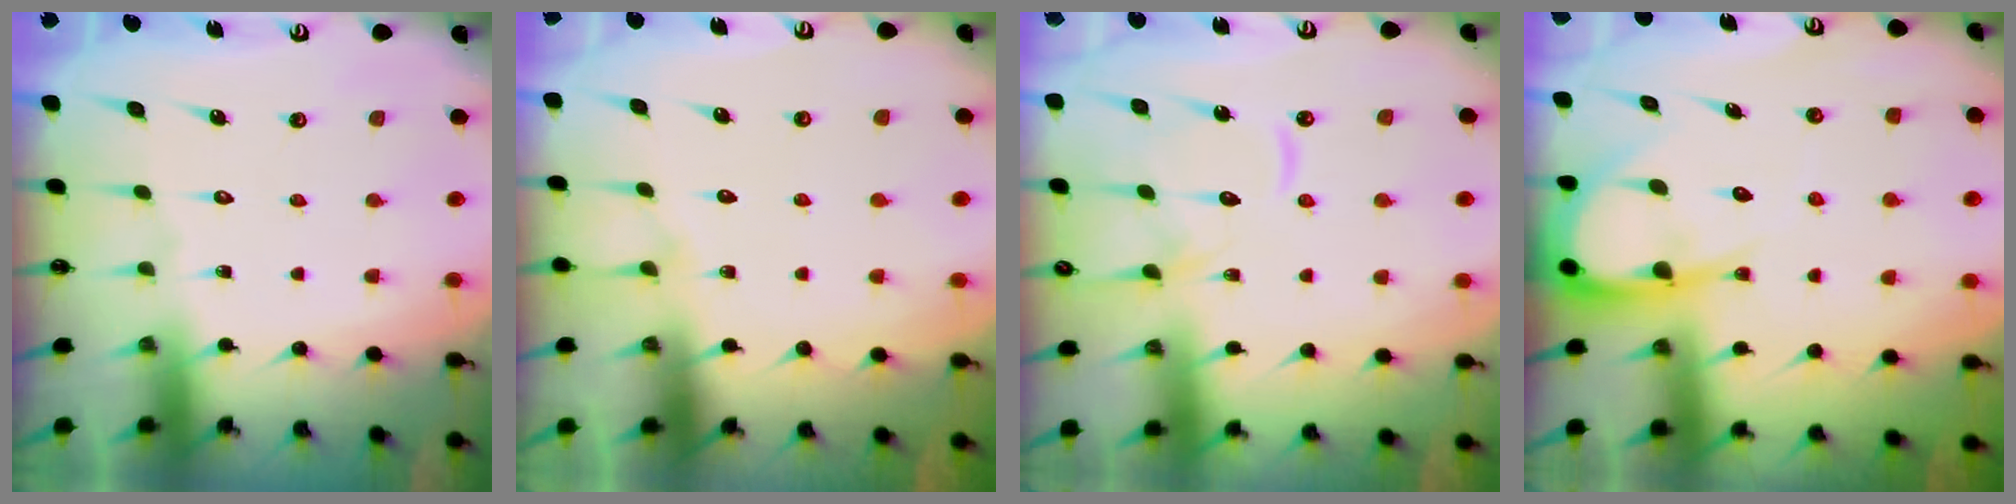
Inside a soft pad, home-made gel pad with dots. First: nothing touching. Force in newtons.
{"total": 4.4, "press": 4.4, "slide": 0.5}
{"total": 12.8, "press": 12.8, "slide": 1.2}
{"total": 8.7, "press": 8.6, "slide": 0.7}